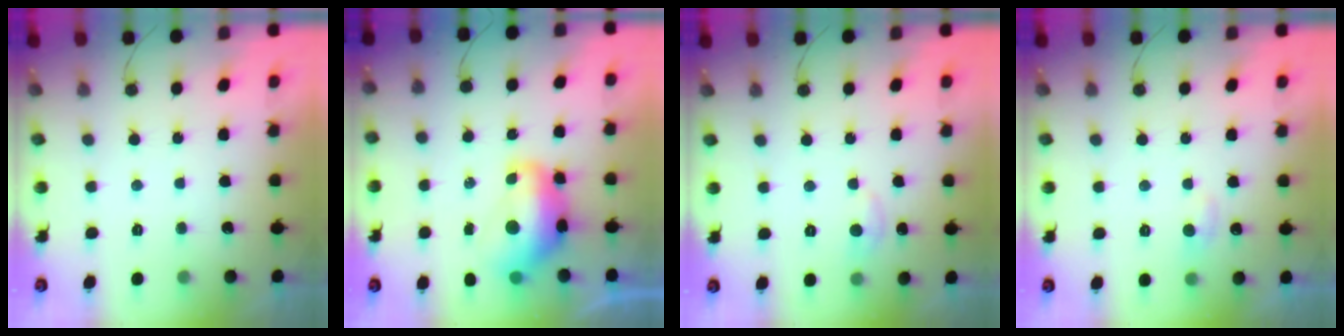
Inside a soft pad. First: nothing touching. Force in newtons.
{"total": 12.5, "press": 12.5, "slide": 1.2}
{"total": 5.4, "press": 5.3, "slide": 0.7}
{"total": 4.5, "press": 4.5, "slide": 0.6}